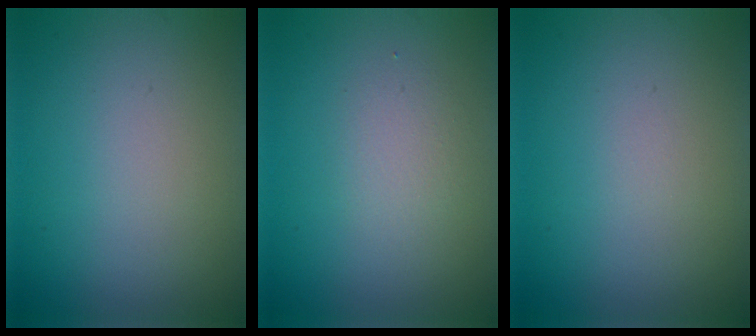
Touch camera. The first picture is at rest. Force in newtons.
{"total": 1.6, "press": 1.6, "slide": 0.1}
{"total": 0.0}